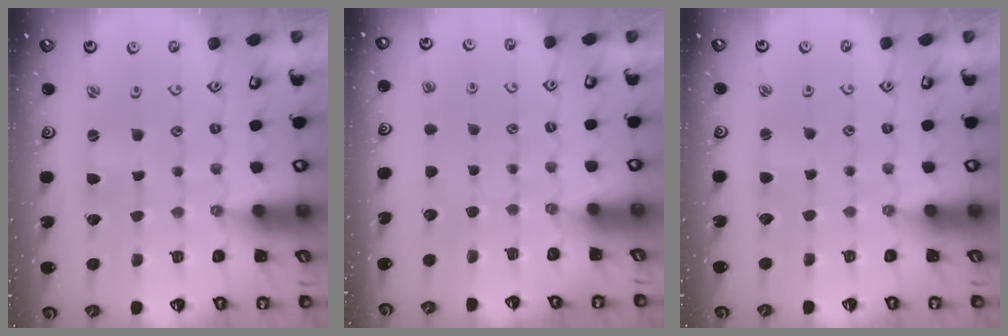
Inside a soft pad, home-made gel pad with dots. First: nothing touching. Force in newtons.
{"total": 0.0}
{"total": 1.5, "press": 1.5, "slide": 0.1}